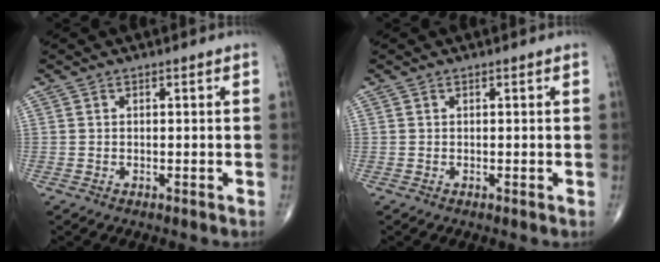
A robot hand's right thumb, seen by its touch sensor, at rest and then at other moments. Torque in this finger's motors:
{"motor_torque": [-0.05, -0.02, -0.14, -0.05, 0.00]}